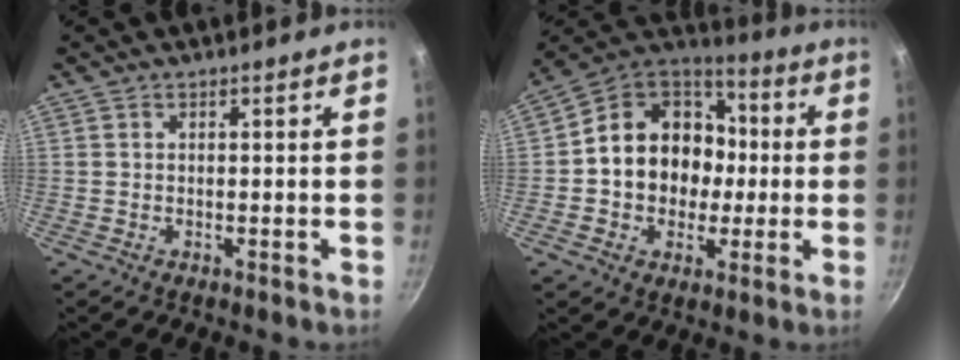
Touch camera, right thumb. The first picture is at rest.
{"total": 17.6, "force": [-0.3, 14.9, 9.5], "torque": [-0.120, 0.039, -0.013]}